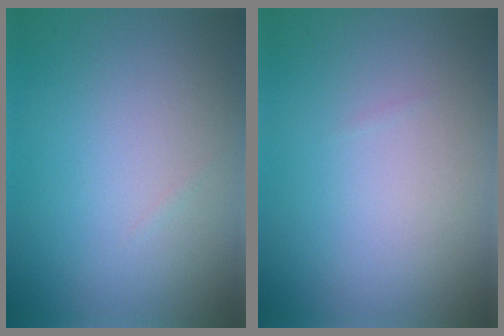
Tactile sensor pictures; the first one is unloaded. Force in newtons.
{"total": 0.0}